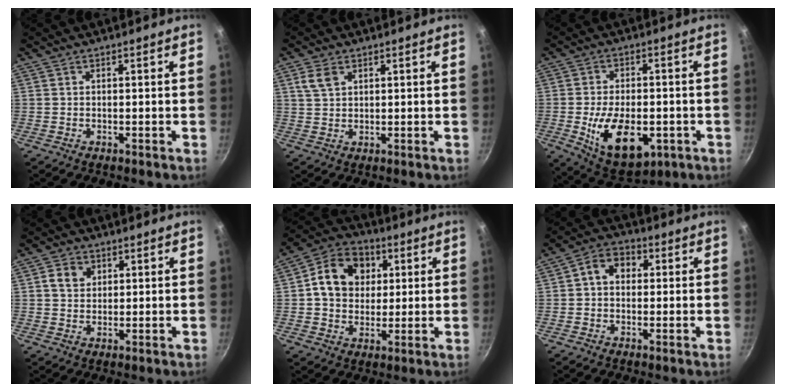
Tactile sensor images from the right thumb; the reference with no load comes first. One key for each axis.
{"total": 3.7, "fx": 1.7, "fy": 2.4, "fz": 2.2, "tx": -0.033, "ty": -0.001, "tz": 0.035}
{"total": 15.3, "fx": -4.1, "fy": 8.6, "fz": 12.0, "tx": -0.178, "ty": 0.001, "tz": -0.051}
{"total": 4.3, "fx": 1.4, "fy": 3.6, "fz": 2.0, "tx": -0.015, "ty": 0.002, "tz": 0.022}
{"total": 13.2, "fx": 2.9, "fy": 10.6, "fz": 7.3, "tx": -0.100, "ty": 0.013, "tz": 0.035}
{"total": 6.5, "fx": 1.0, "fy": 5.1, "fz": 3.9, "tx": -0.039, "ty": 0.015, "tz": 0.001}